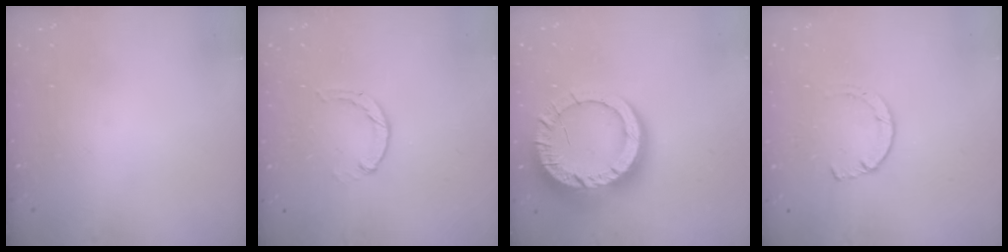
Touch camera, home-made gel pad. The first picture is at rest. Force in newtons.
{"total": 0.8, "press": 0.7, "slide": 0.2}
{"total": 18.7, "press": 18.6, "slide": 1.5}
{"total": 1.5, "press": 1.5, "slide": 0.3}